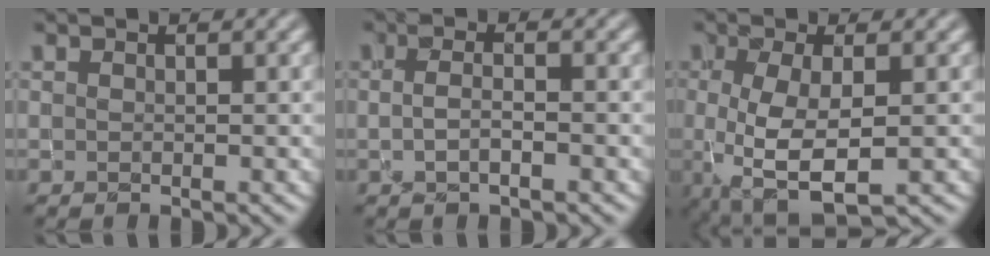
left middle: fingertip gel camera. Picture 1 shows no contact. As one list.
[{"total": 1.7, "force": [-0.3, 0.5, 1.6], "torque": [-0.028, -0.001, -0.008]}, {"total": 6.1, "force": [-0.9, 2.4, 5.5], "torque": [-0.123, -0.013, -0.007]}]